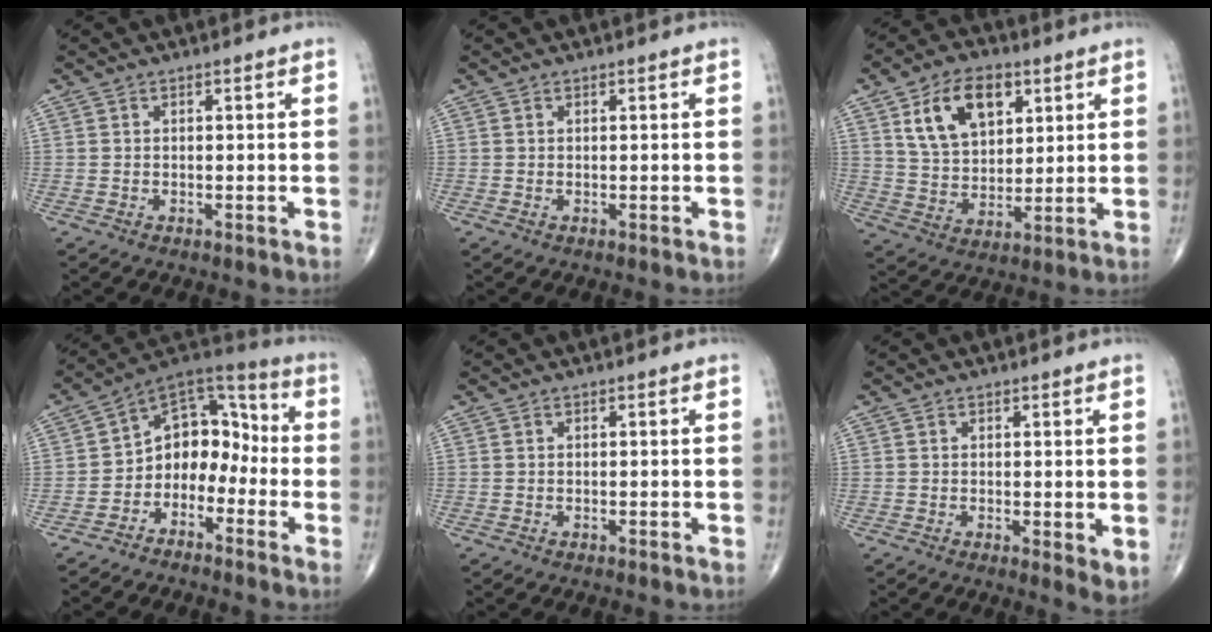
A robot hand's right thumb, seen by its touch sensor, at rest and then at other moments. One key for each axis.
{"total": 0.0}
{"total": 13.9, "fx": 5.9, "fy": 8.7, "fz": 9.1, "tx": -0.128, "ty": -0.018, "tz": 0.111}
{"total": 11.0, "fx": -3.6, "fy": 8.2, "fz": 6.3, "tx": -0.052, "ty": 0.077, "tz": -0.081}
{"total": 0.0}
{"total": 3.3, "fx": 0.1, "fy": 1.1, "fz": 3.1, "tx": -0.047, "ty": -0.014, "tz": 0.001}